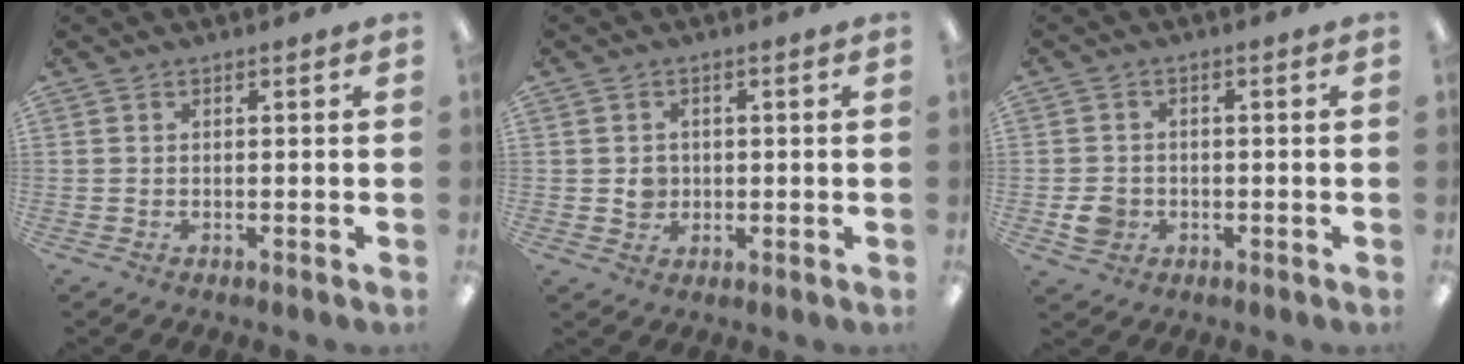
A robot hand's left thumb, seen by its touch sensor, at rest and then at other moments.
{"total": 3.5, "force": [0.0, 3.3, 1.2], "torque": [-0.009, 0.000, -0.003]}
{"total": 4.8, "force": [-1.3, 4.2, 2.0], "torque": [-0.020, 0.002, -0.024]}